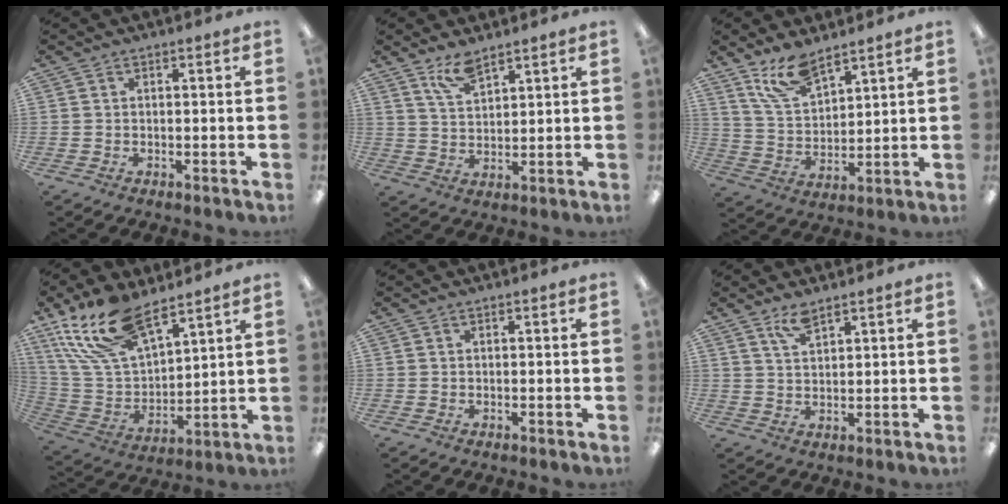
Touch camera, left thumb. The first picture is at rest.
{"total": 6.6, "force": [5.2, 2.3, 3.5], "torque": [-0.071, -0.020, 0.094]}
{"total": 10.7, "force": [8.3, 4.4, 5.2], "torque": [-0.106, -0.035, 0.154]}
{"total": 19.6, "force": [13.3, 8.7, 11.4], "torque": [-0.250, -0.057, 0.242]}
{"total": 0.0}
{"total": 4.7, "force": [3.6, 1.3, 2.7], "torque": [-0.062, -0.004, 0.066]}